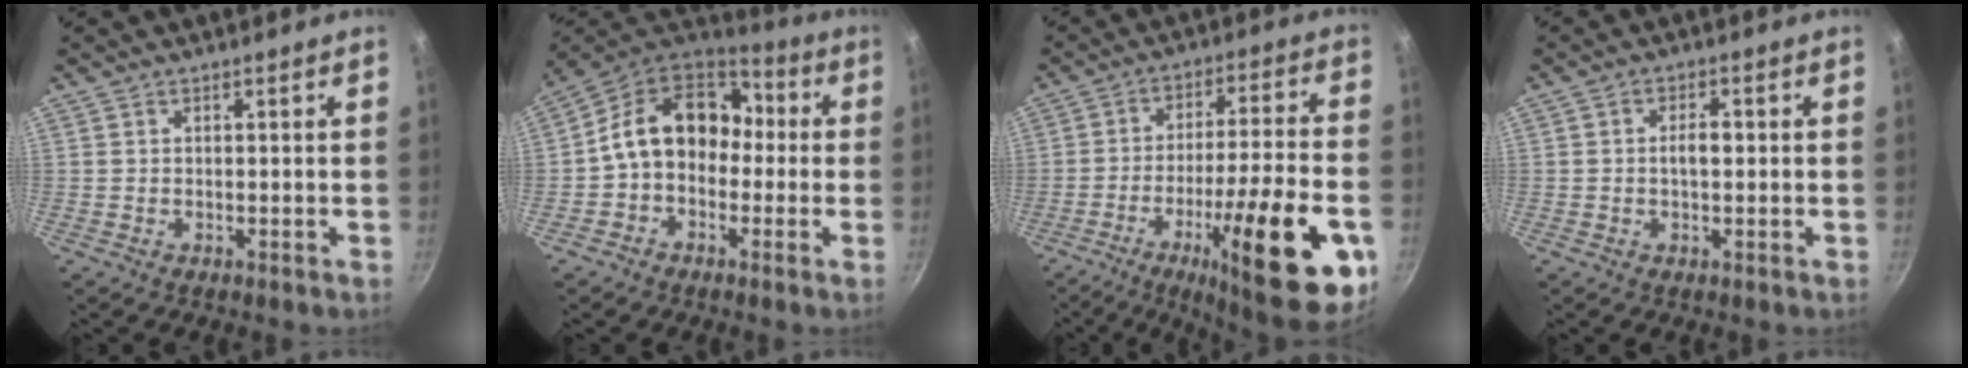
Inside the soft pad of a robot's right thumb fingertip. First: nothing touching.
{"total": 15.5, "force": [0.2, 11.8, 10.0], "torque": [-0.123, 0.050, -0.019]}
{"total": 25.8, "force": [-9.7, 6.0, 23.1], "torque": [-0.312, 0.031, -0.141]}
{"total": 3.2, "force": [0.0, 1.7, 2.8], "torque": [-0.038, 0.011, -0.002]}